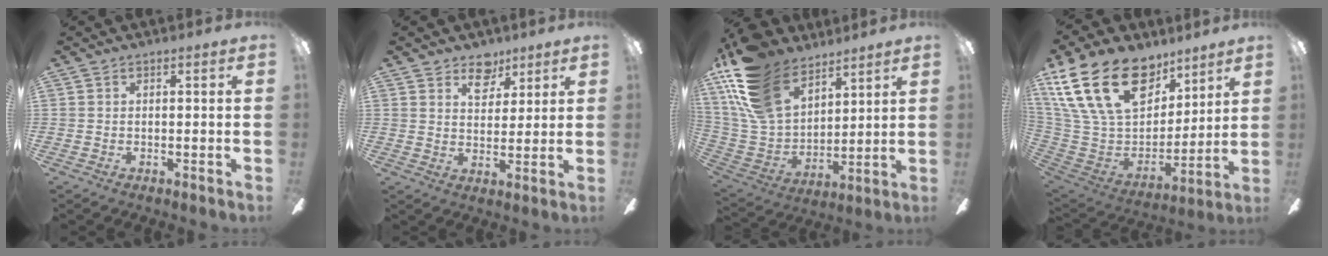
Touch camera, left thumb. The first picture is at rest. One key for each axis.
{"total": 7.3, "fx": 4.9, "fy": 4.8, "fz": 2.4, "tx": -0.026, "ty": -0.018, "tz": 0.086}
{"total": 21.4, "fx": 13.5, "fy": 12.3, "fz": 11.2, "tx": -0.268, "ty": -0.062, "tz": 0.253}
{"total": 28.0, "fx": 14.4, "fy": 17.4, "fz": 16.6, "tx": -0.322, "ty": -0.067, "tz": 0.275}